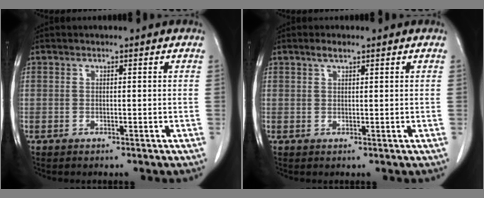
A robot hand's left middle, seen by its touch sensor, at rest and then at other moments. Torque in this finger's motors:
{"motor_torque": [0.10, -0.07, -0.05, 0.00]}